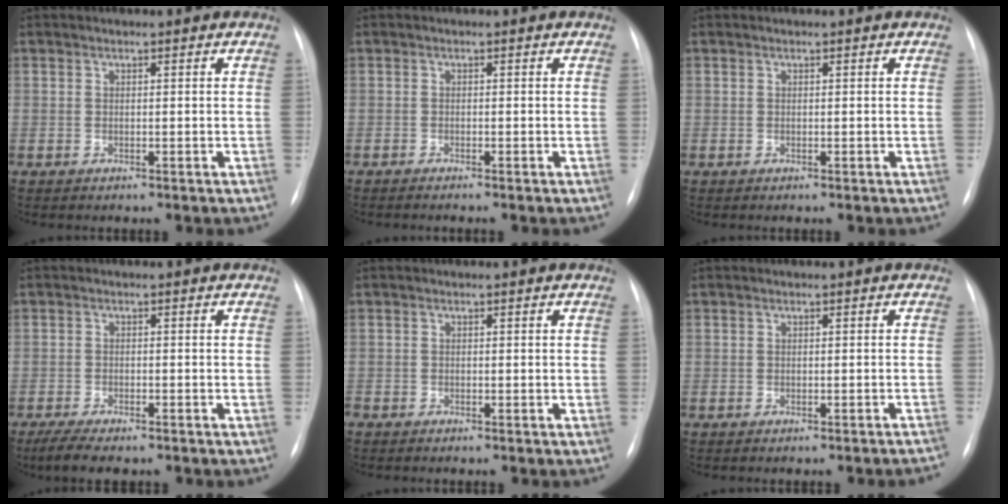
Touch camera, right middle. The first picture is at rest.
{"total": 1.3, "force": [-1.0, -0.2, 0.7], "torque": [-0.011, -0.002, -0.015]}
{"total": 0.0}
{"total": 6.0, "force": [-4.7, 1.5, 3.4], "torque": [-0.059, -0.014, -0.071]}
{"total": 0.6, "force": [-0.5, 0.0, 0.1], "torque": [-0.007, -0.003, -0.012]}
{"total": 2.8, "force": [-2.6, -0.3, 0.9], "torque": [-0.008, 0.001, -0.030]}